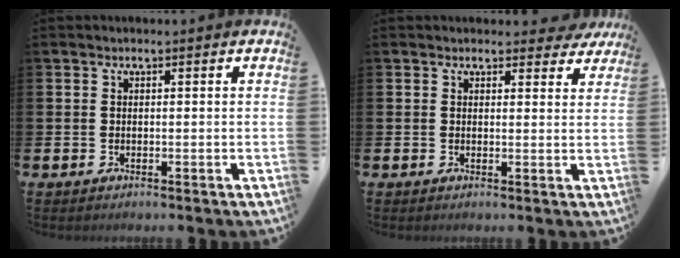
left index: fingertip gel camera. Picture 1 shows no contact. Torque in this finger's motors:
{"motor_torque": [0.69, -0.63, 0.58, 0.03]}